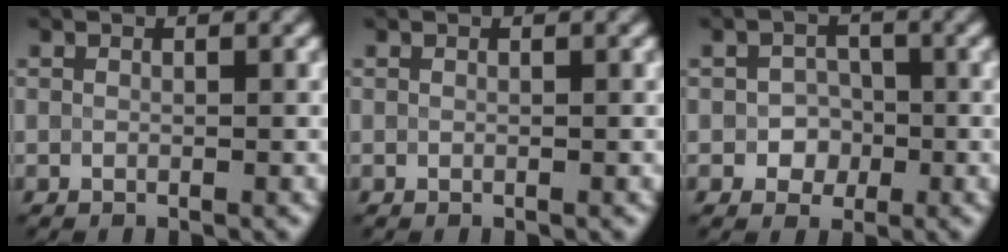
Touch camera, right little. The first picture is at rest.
{"total": 0.0}
{"total": 2.5, "force": [-0.7, 2.2, 1.1], "torque": [-0.007, 0.001, -0.019]}